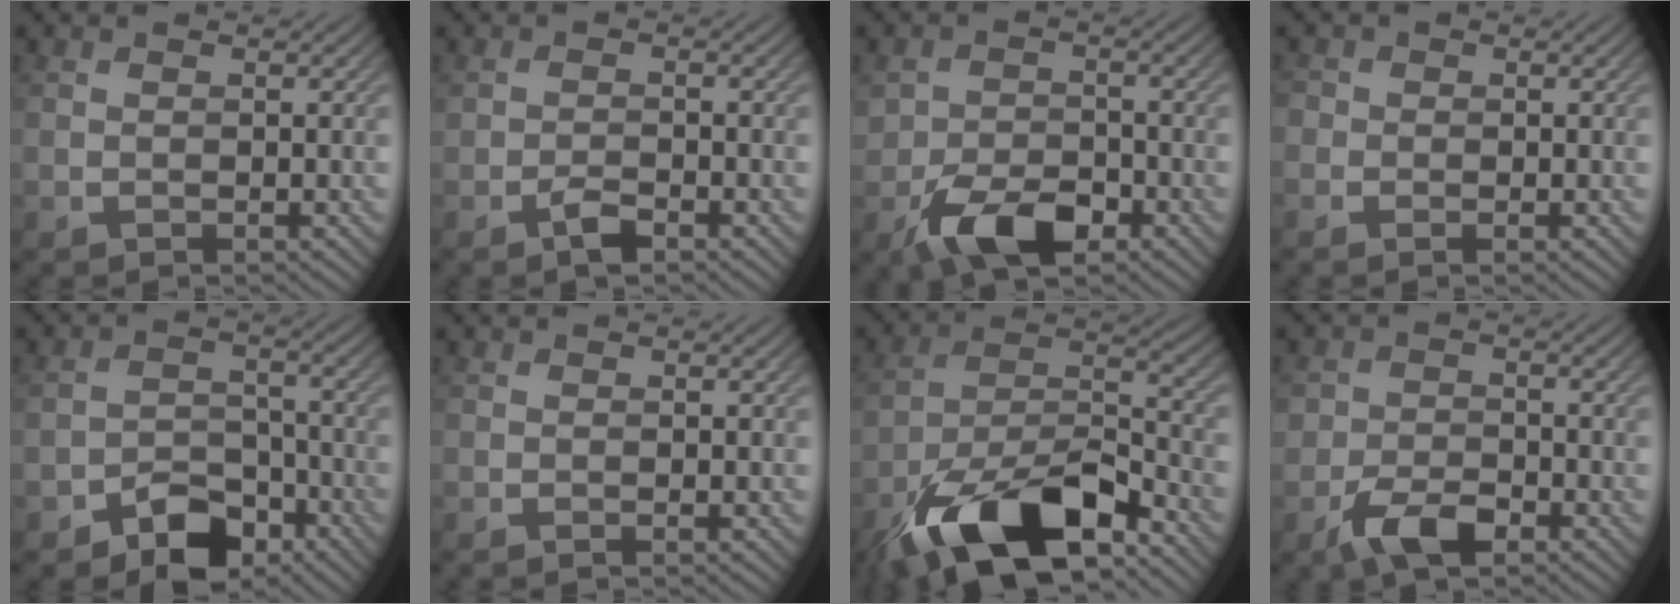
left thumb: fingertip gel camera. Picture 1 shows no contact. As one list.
[{"total": 1.5, "force": [-1.1, 0.6, 0.8], "torque": [-0.013, 0.004, -0.022]}, {"total": 6.9, "force": [-4.0, 3.8, 4.2], "torque": [-0.076, -0.002, -0.079]}, {"total": 1.7, "force": [-0.4, 1.7, 0.4], "torque": [-0.004, 0.001, -0.012]}, {"total": 5.9, "force": [-4.1, 3.5, 2.3], "torque": [-0.031, 0.006, -0.084]}, {"total": 0.0}, {"total": 16.4, "force": [-10.5, 6.1, 11.0], "torque": [-0.217, -0.018, -0.201]}, {"total": 4.9, "force": [-2.9, 2.6, 3.0], "torque": [-0.056, -0.002, -0.062]}]